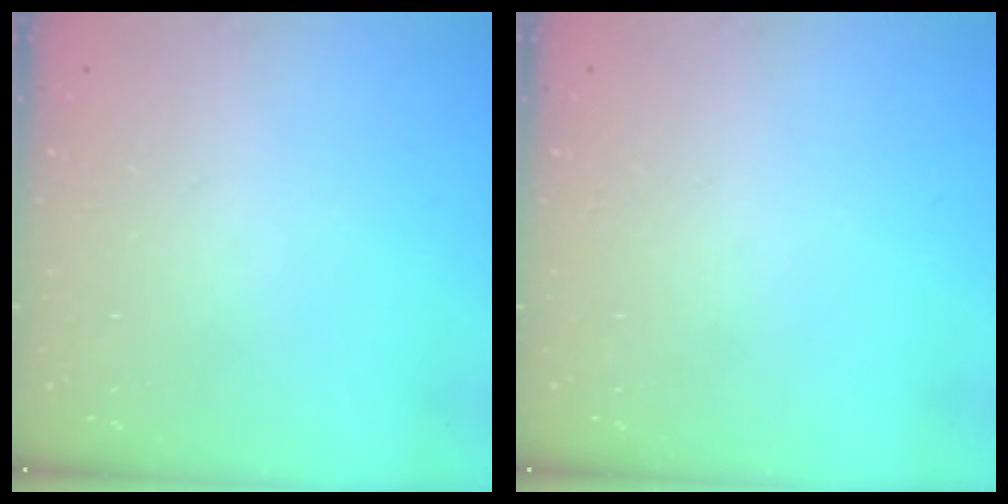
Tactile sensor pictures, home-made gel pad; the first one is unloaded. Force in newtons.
{"total": 0.0}